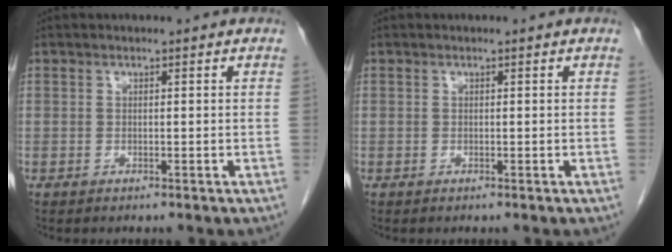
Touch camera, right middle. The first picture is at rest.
{"total": 0.0}